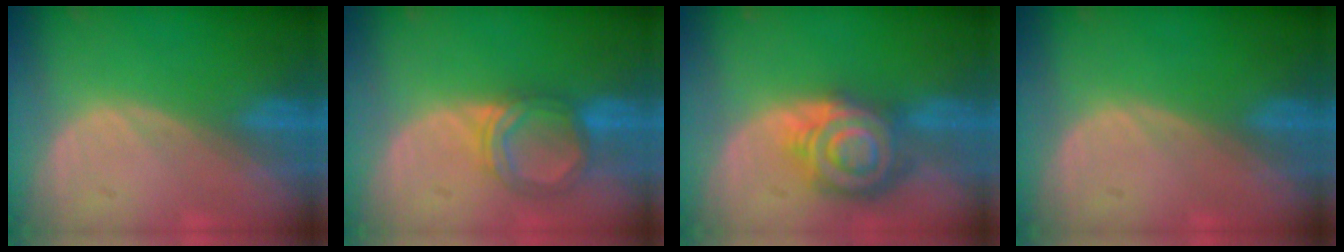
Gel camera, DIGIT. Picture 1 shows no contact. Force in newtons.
{"total": 5.5, "press": 5.2, "slide": 1.7}
{"total": 8.8, "press": 8.8, "slide": 0.5}
{"total": 0.0}